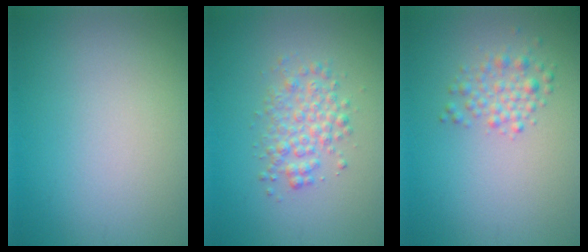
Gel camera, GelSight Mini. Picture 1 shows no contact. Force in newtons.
{"total": 2.8, "press": 2.8, "slide": 0.0}
{"total": 2.2, "press": 2.2, "slide": 0.1}